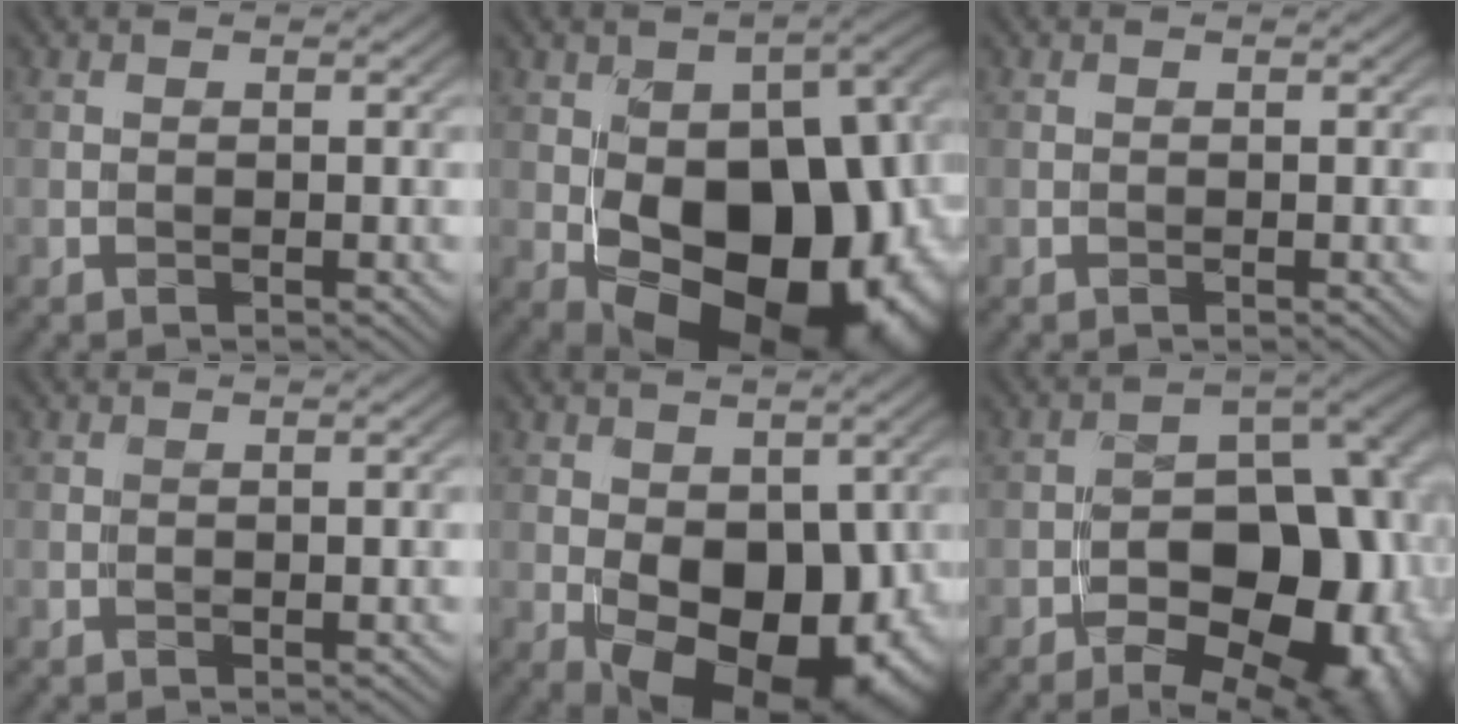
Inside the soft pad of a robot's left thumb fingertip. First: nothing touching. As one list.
[{"total": 18.8, "force": [-3.1, 12.1, 14.1], "torque": [-0.175, -0.043, -0.009]}, {"total": 0.0}, {"total": 0.7, "force": [-0.4, 0.4, 0.4], "torque": [-0.002, -0.003, -0.003]}, {"total": 13.1, "force": [-2.6, 8.1, 10.0], "torque": [-0.152, -0.036, -0.019]}, {"total": 17.8, "force": [-7.5, 11.1, 11.7], "torque": [-0.095, 0.019, -0.092]}]